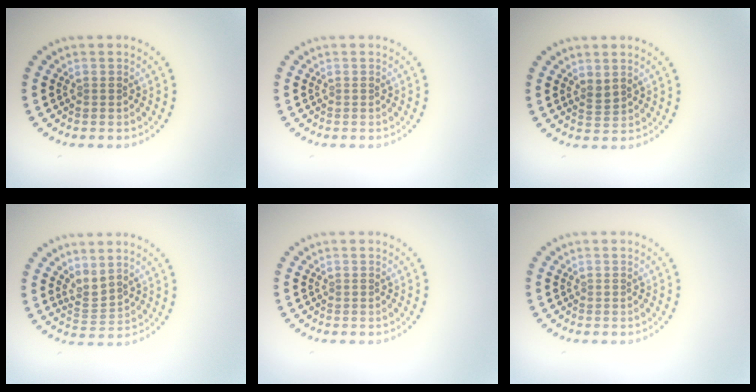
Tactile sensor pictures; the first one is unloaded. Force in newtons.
{"total": 0.0}
{"total": 1.2, "press": 1.0, "slide": 0.7}
{"total": 2.2, "press": 1.5, "slide": 1.6}
{"total": 0.0}
{"total": 0.0}